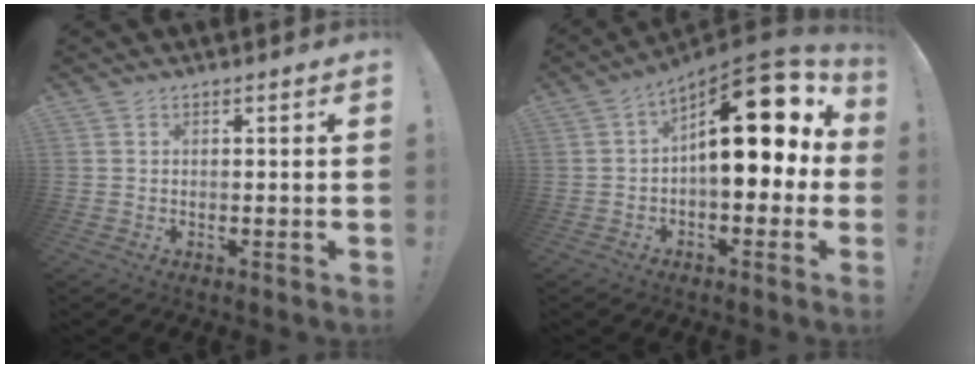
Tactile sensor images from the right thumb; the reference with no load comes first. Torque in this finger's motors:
{"motor_torque": [1.79, 3.22, 2.00, -0.43, 0.13]}